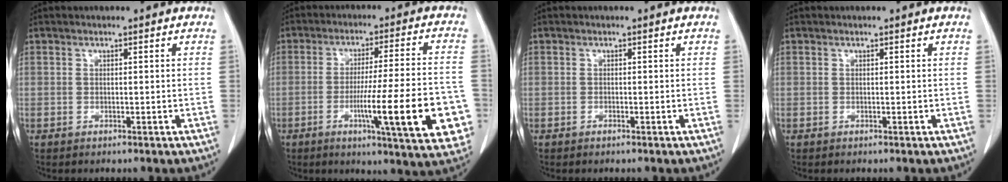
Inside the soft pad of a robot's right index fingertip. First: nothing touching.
{"total": 18.0, "force": [-5.5, 1.5, 17.1], "torque": [-0.187, -0.003, -0.071]}
{"total": 0.0}
{"total": 0.0}